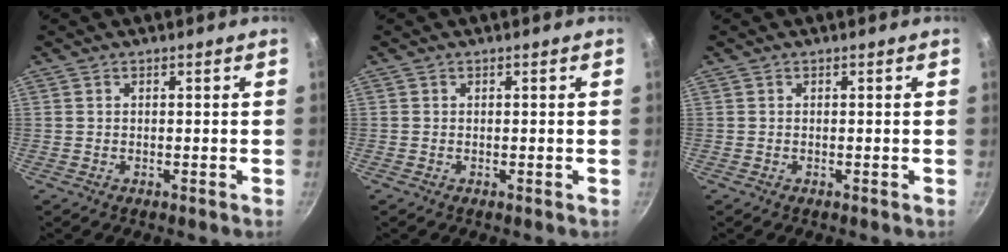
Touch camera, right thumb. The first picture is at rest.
{"total": 0.0}
{"total": 0.0}